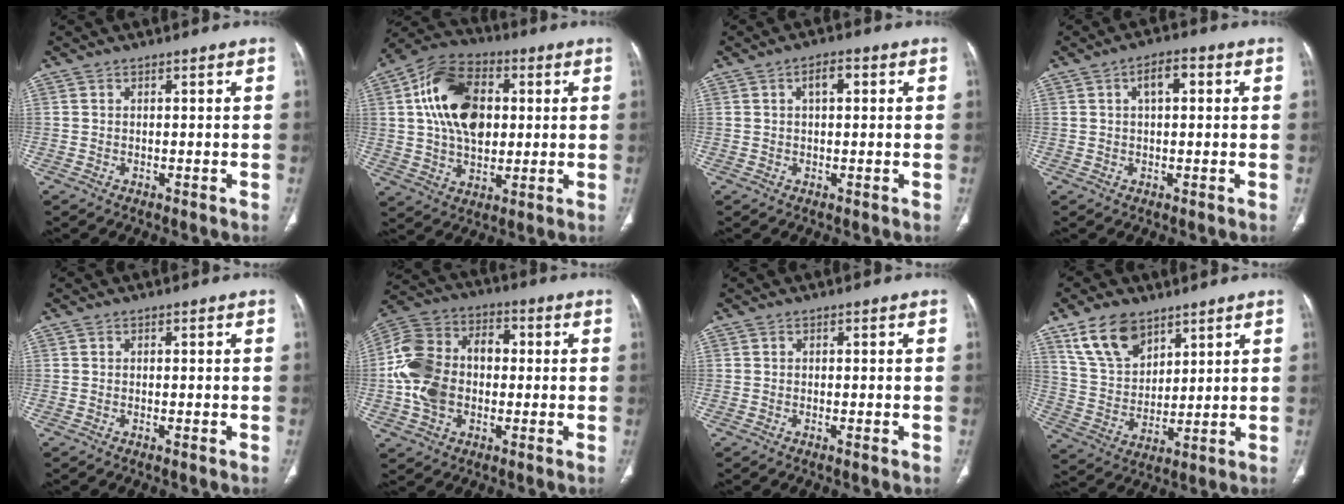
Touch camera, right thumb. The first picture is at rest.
{"total": 17.4, "force": [3.2, 11.4, 12.8], "torque": [-0.201, 0.008, 0.053]}
{"total": 3.1, "force": [0.9, 1.6, 2.6], "torque": [-0.040, 0.010, 0.014]}
{"total": 4.4, "force": [1.2, 2.1, 3.6], "torque": [-0.054, 0.012, 0.016]}
{"total": 0.6, "force": [-0.2, 0.1, 0.6], "torque": [-0.011, -0.001, -0.002]}
{"total": 16.4, "force": [-0.7, 11.8, 11.3], "torque": [-0.206, 0.040, -0.017]}
{"total": 1.0, "force": [-0.3, 0.2, 1.0], "torque": [-0.017, -0.002, -0.004]}
{"total": 11.8, "force": [7.6, 6.9, 6.0], "torque": [-0.094, -0.031, 0.155]}